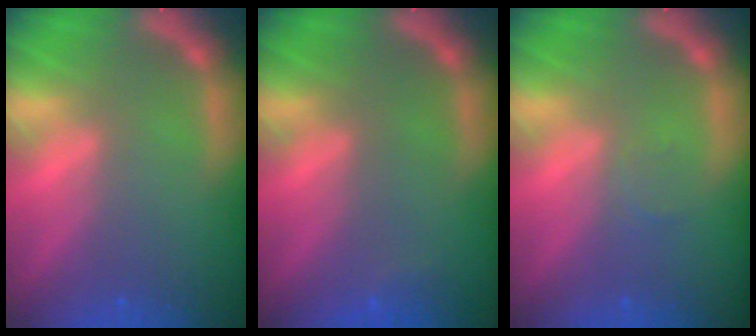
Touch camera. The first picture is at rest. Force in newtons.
{"total": 0.9}
{"total": 1.0}